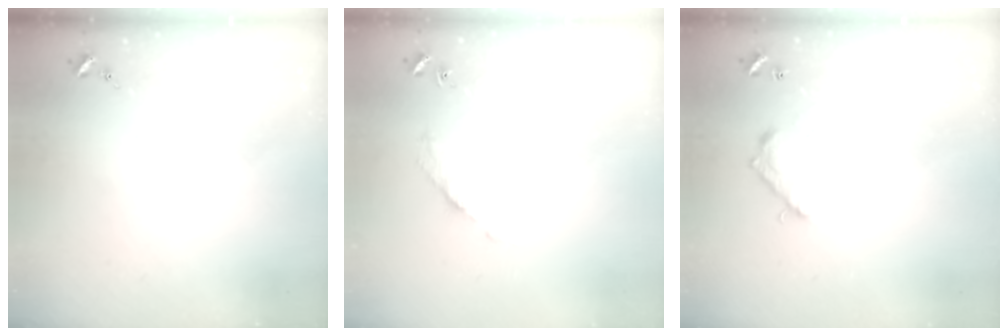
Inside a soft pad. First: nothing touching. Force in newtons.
{"total": 2.7, "press": 2.7, "slide": 0.4}
{"total": 7.3, "press": 7.3, "slide": 0.6}